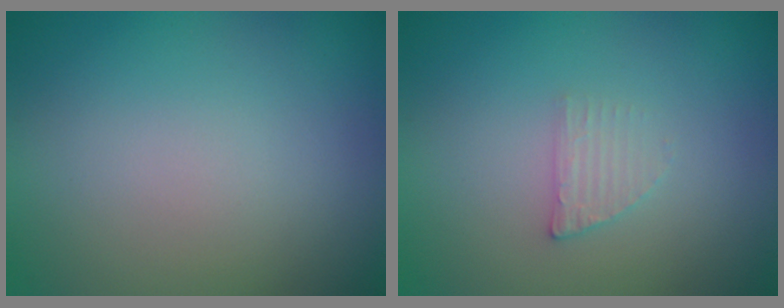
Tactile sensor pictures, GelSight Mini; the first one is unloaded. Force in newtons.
{"total": 1.2, "press": 1.2, "slide": 0.3}